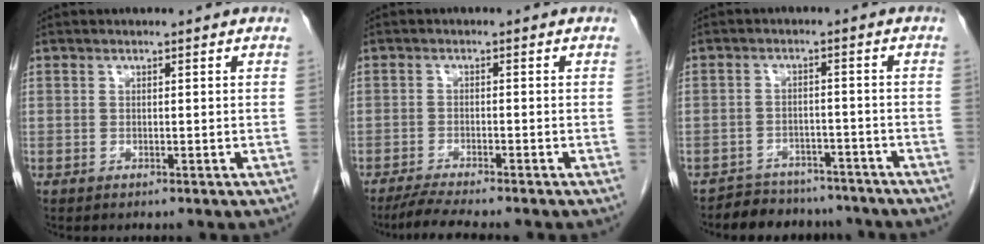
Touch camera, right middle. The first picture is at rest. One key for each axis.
{"total": 5.6, "fx": -4.9, "fy": -0.3, "fz": 2.8, "tx": -0.047, "ty": -0.018, "tz": -0.082}
{"total": 8.4, "fx": -7.5, "fy": 3.7, "fz": 0.6, "tx": 0.002, "ty": 0.018, "tz": -0.097}